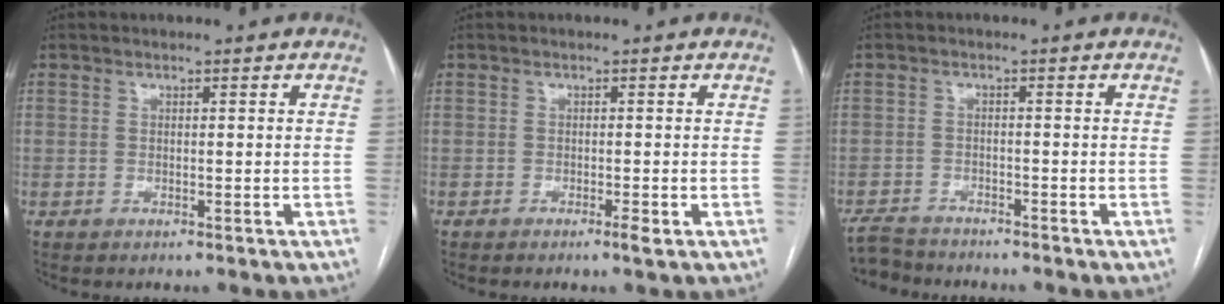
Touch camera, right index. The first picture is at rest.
{"total": 1.2, "force": [-0.7, 0.0, 1.0], "torque": [-0.017, -0.001, -0.010]}
{"total": 3.9, "force": [-3.9, 0.6, -0.1], "torque": [0.005, -0.014, -0.071]}